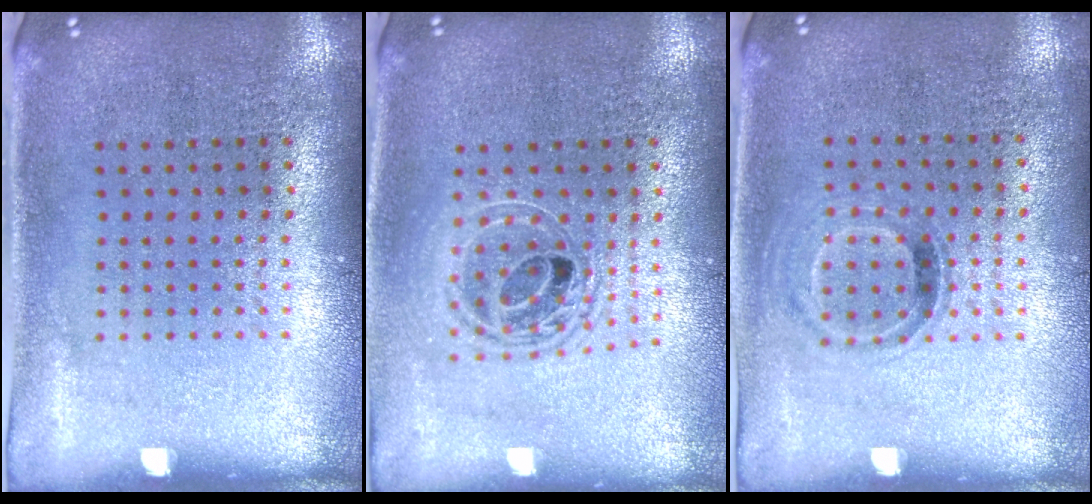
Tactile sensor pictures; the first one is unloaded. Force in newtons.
{"total": 1.7, "press": 1.4, "slide": 0.9}
{"total": 0.8, "press": 0.7, "slide": 0.4}